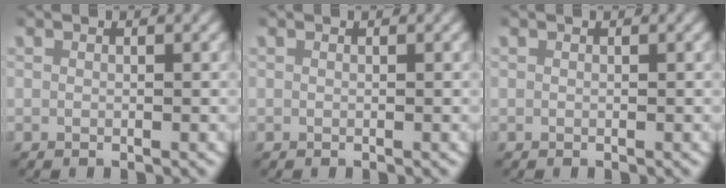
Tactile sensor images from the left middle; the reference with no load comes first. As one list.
[{"total": 0.0}, {"total": 0.0}]